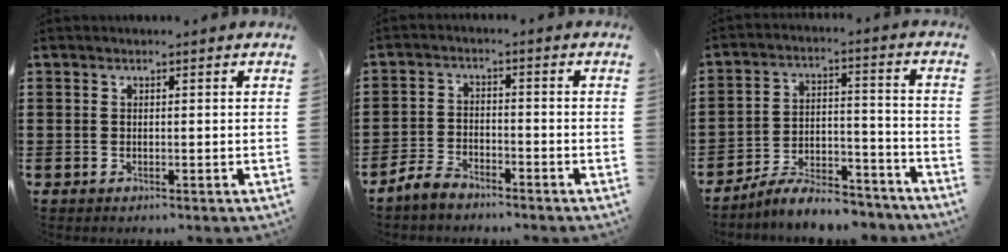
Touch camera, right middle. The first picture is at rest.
{"total": 3.6, "force": [-3.4, 0.9, 0.9], "torque": [-0.039, 0.002, -0.075]}
{"total": 7.8, "force": [-7.2, 1.4, 2.5], "torque": [-0.043, 0.019, -0.138]}